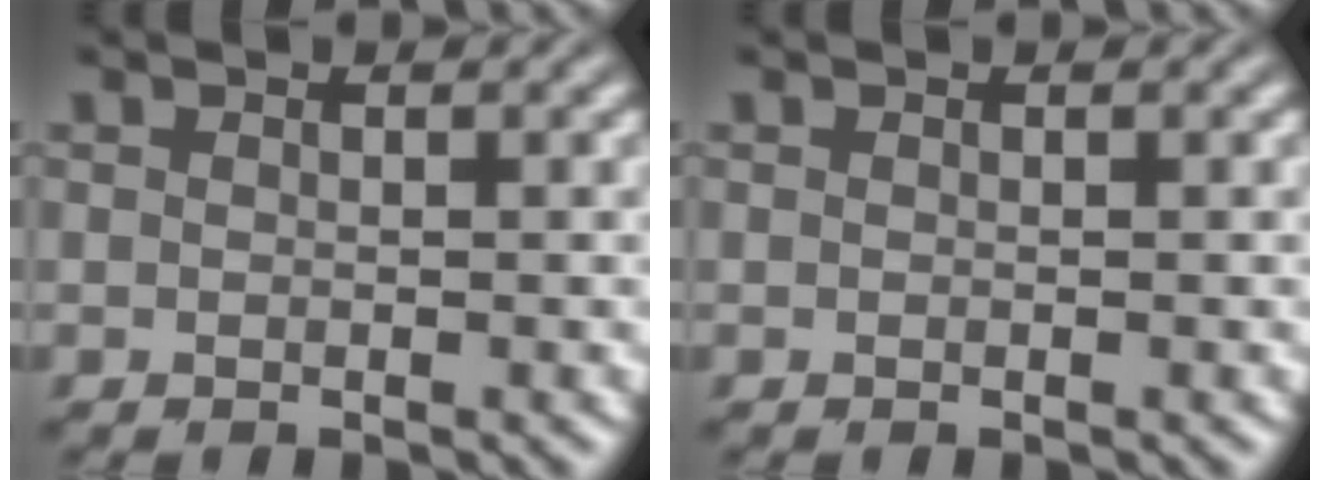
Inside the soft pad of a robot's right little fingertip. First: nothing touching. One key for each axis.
{"total": 0.0}